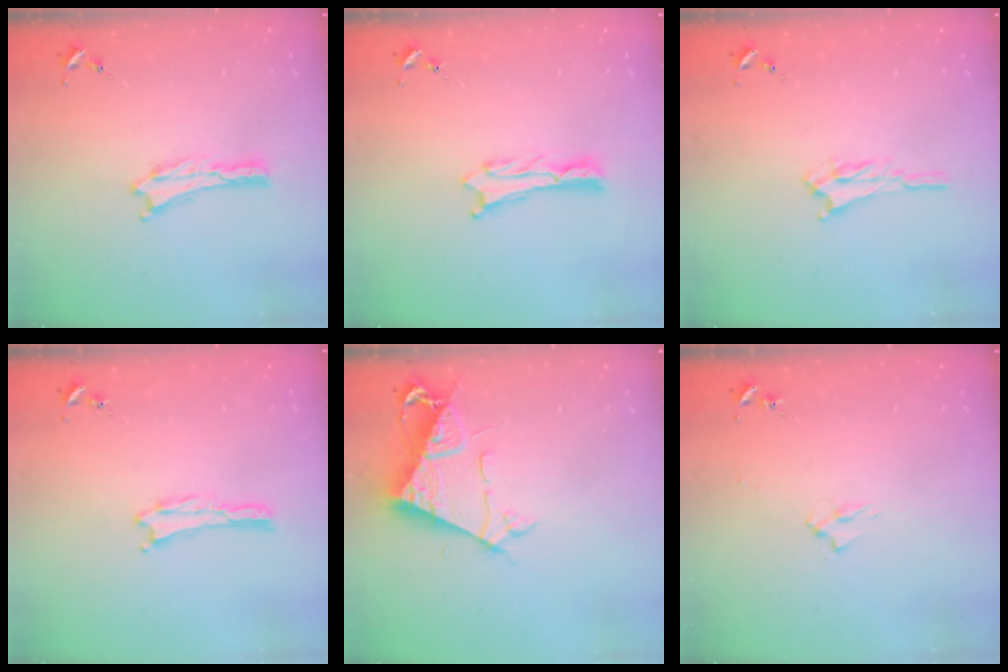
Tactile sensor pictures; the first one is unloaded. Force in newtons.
{"total": 1.2, "press": 1.2, "slide": 0.0}
{"total": 1.7, "press": 1.6, "slide": 0.3}
{"total": 0.0}
{"total": 7.0, "press": 7.0, "slide": 0.8}
{"total": 2.0, "press": 2.0, "slide": 0.3}